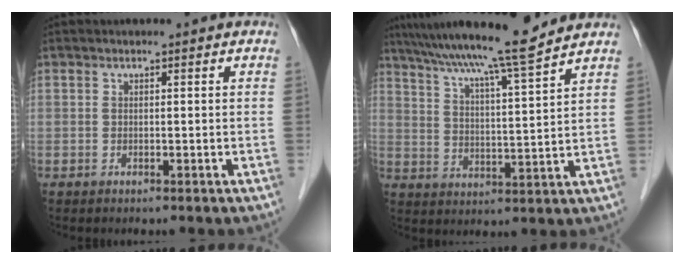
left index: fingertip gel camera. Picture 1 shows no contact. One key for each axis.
{"total": 14.1, "fx": 12.2, "fy": -1.2, "fz": 7.1, "tx": -0.122, "ty": 0.007, "tz": 0.190}